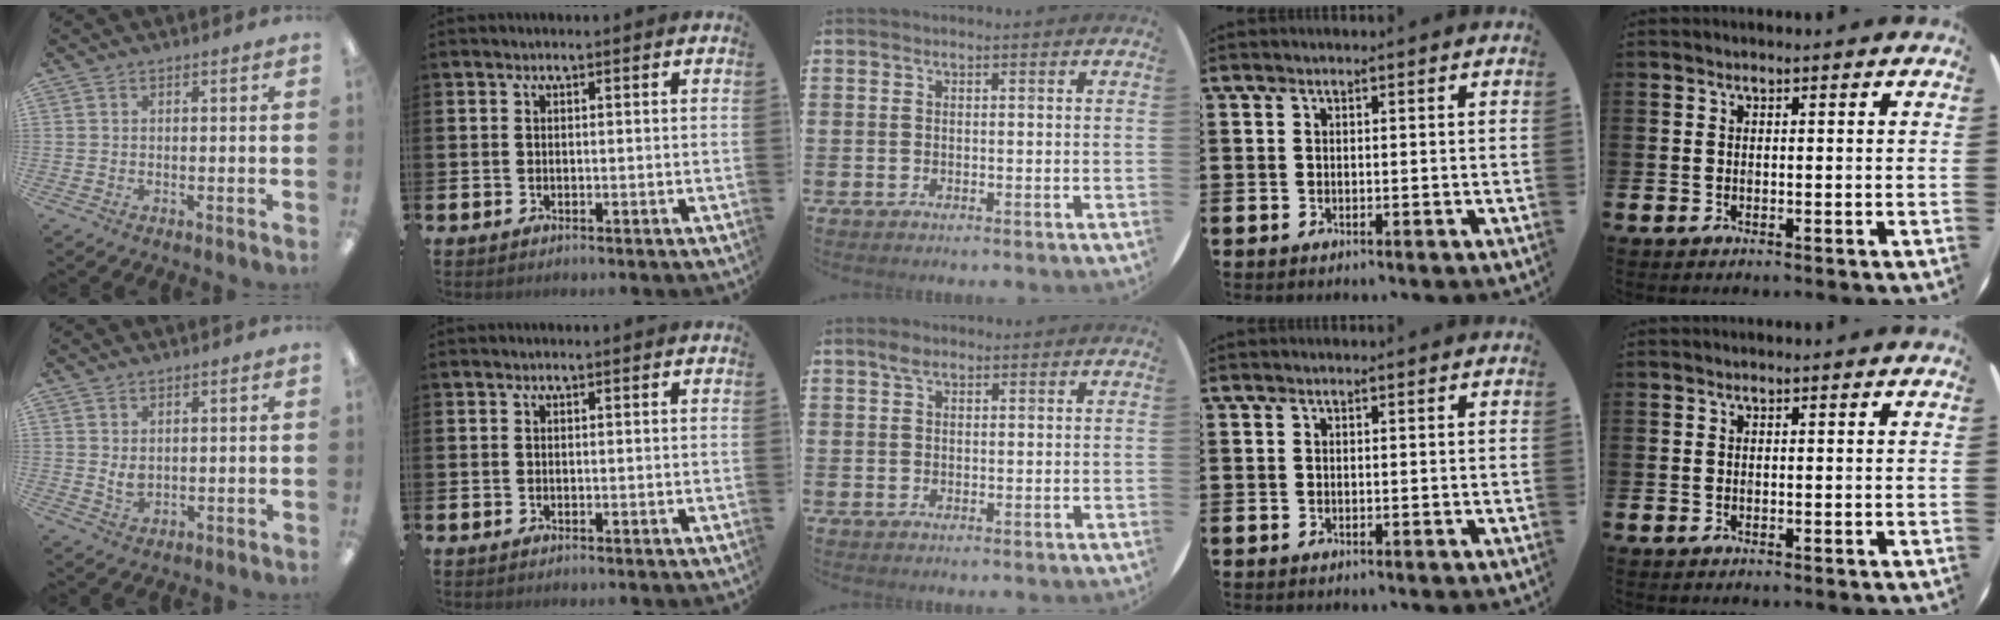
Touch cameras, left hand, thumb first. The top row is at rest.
{"thumb": {"total": 2.9, "force": [1.0, 1.9, 2.0], "torque": [-0.033, -0.002, 0.017]}, "middle": {"total": 1.6, "force": [1.0, 0.8, 0.8], "torque": [-0.010, 0.003, 0.017]}}